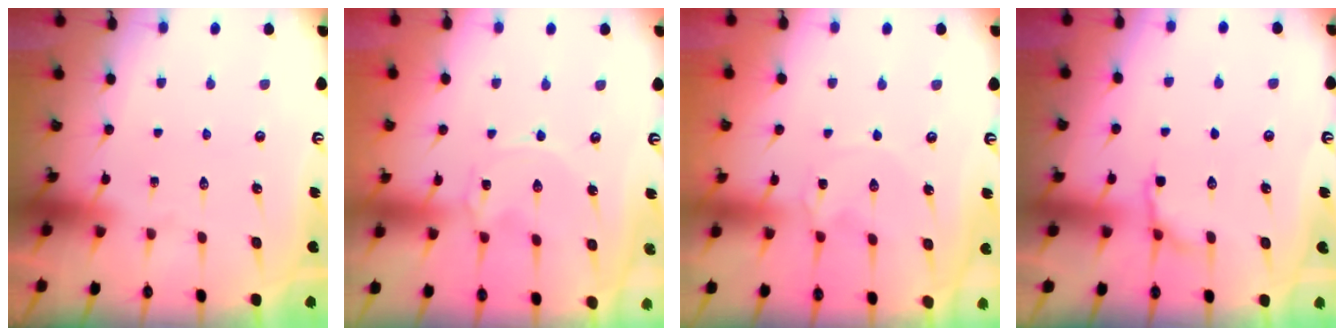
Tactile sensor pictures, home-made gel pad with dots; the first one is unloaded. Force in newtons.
{"total": 0.0}
{"total": 0.7, "press": 0.6, "slide": 0.3}
{"total": 5.4, "press": 4.6, "slide": 2.8}